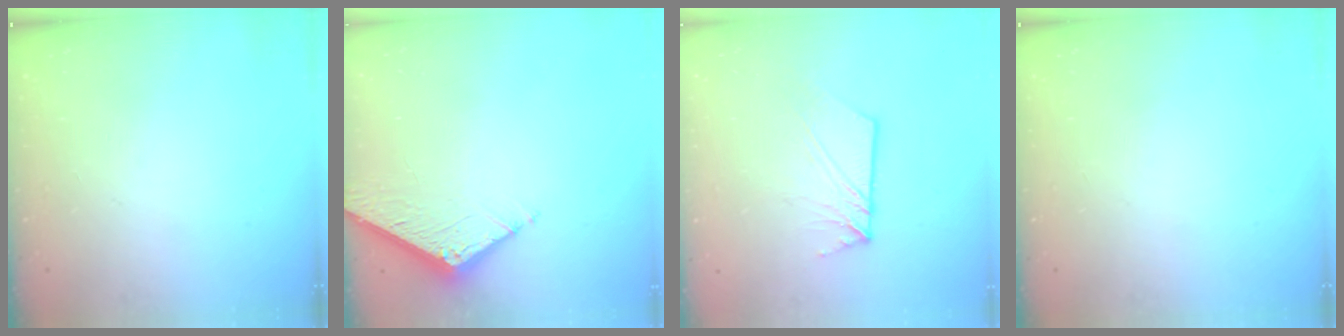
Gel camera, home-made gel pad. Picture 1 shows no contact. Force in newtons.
{"total": 6.7, "press": 6.7, "slide": 0.2}
{"total": 5.5, "press": 5.5, "slide": 0.1}
{"total": 0.0}